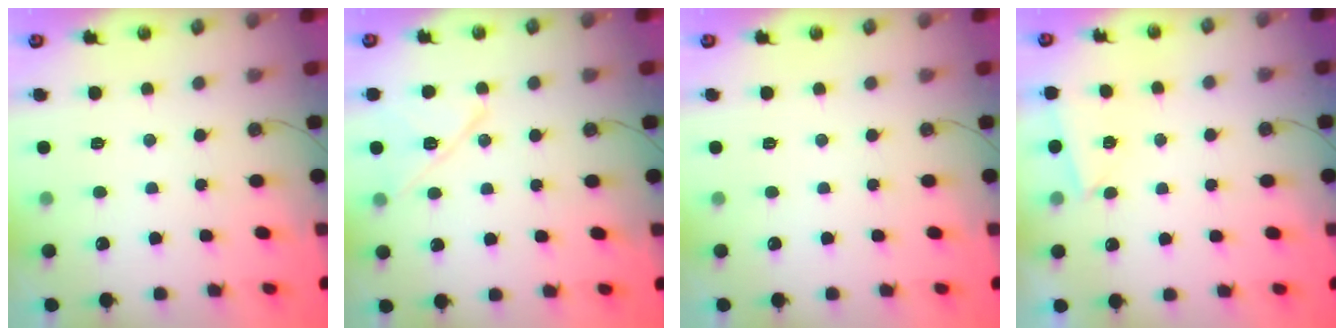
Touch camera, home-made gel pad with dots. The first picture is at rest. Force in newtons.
{"total": 11.8, "press": 11.8, "slide": 0.6}
{"total": 0.0}
{"total": 2.5, "press": 1.6, "slide": 1.9}